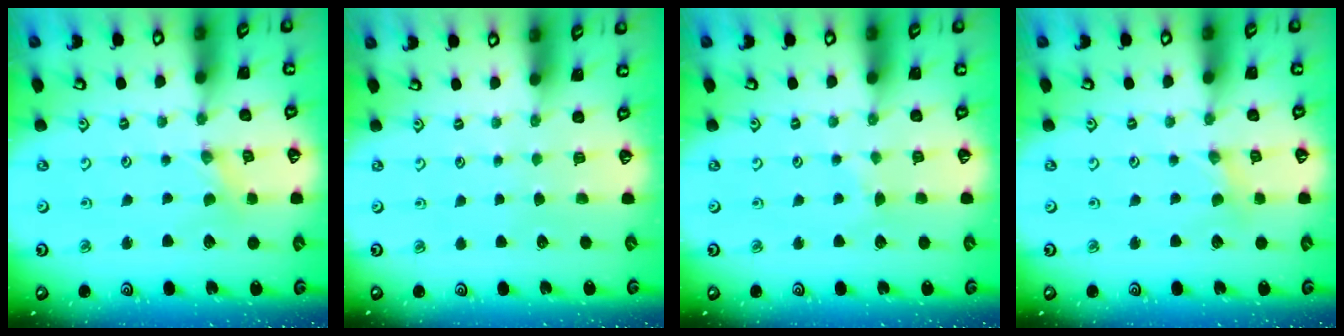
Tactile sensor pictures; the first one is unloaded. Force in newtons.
{"total": 0.0}
{"total": 2.2, "press": 2.2, "slide": 0.3}
{"total": 0.0}